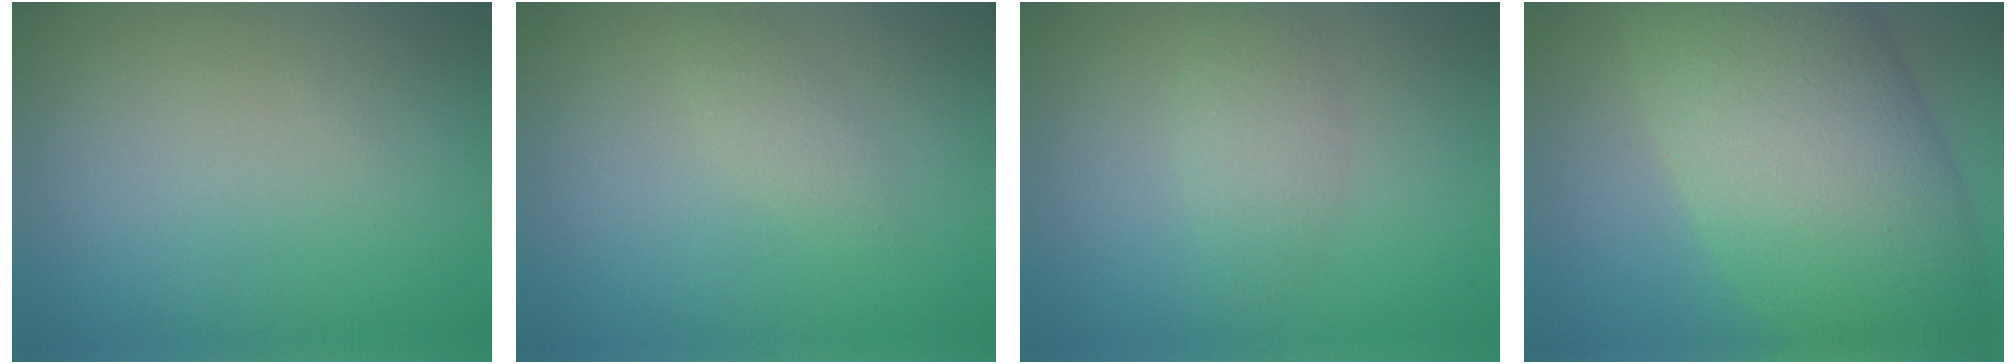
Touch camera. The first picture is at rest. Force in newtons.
{"total": 1.3, "press": 1.3, "slide": 0.0}
{"total": 2.0, "press": 2.0, "slide": 0.1}
{"total": 13.8, "press": 13.8, "slide": 0.7}